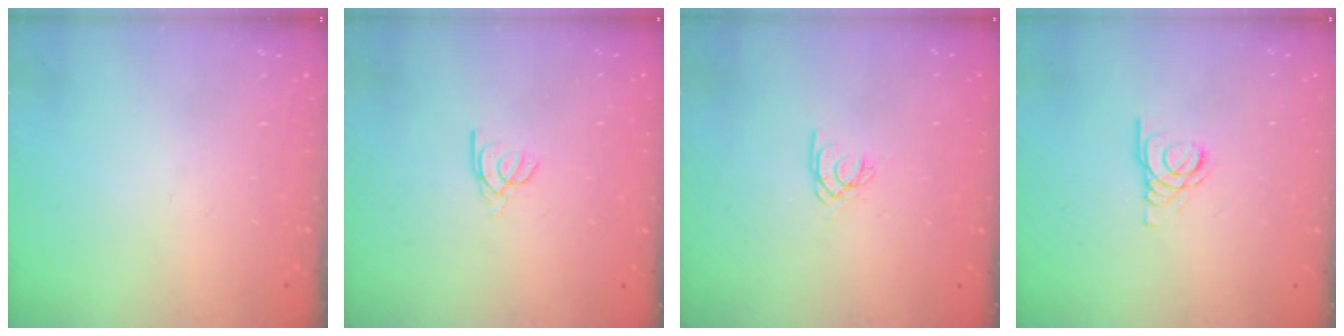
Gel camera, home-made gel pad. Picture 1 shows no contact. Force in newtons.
{"total": 2.2, "press": 2.2, "slide": 0.2}
{"total": 2.6, "press": 2.6, "slide": 0.1}
{"total": 2.1, "press": 2.1, "slide": 0.2}